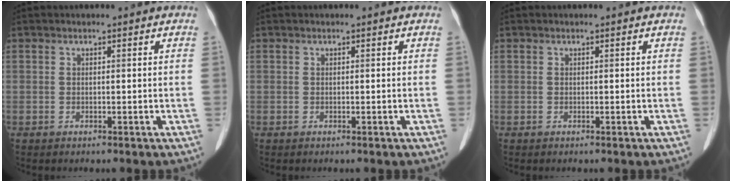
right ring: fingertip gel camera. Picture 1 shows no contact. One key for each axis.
{"total": 0.0}
{"total": 0.0}